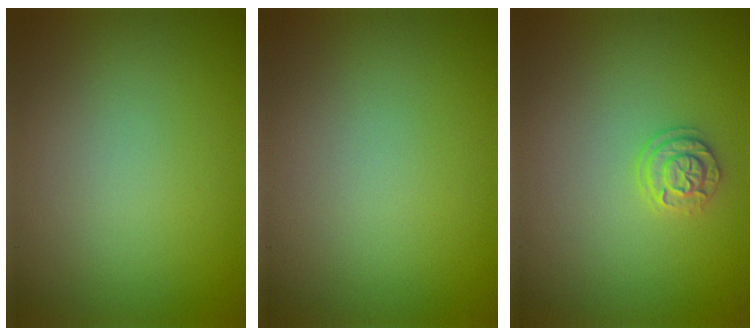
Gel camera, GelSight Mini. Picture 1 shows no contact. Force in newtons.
{"total": 0.0}
{"total": 1.9, "press": 1.7, "slide": 0.8}